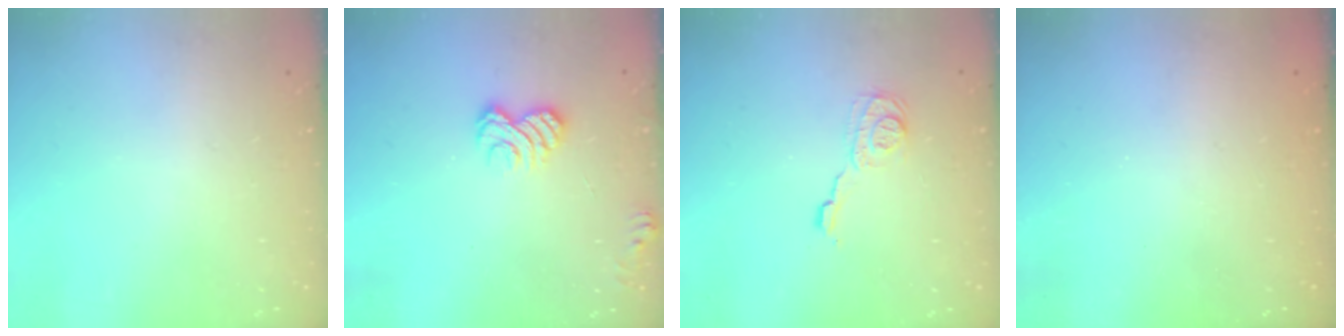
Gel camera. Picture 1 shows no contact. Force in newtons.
{"total": 6.0, "press": 5.8, "slide": 1.3}
{"total": 8.4, "press": 8.4, "slide": 0.3}
{"total": 2.6, "press": 2.5, "slide": 0.9}